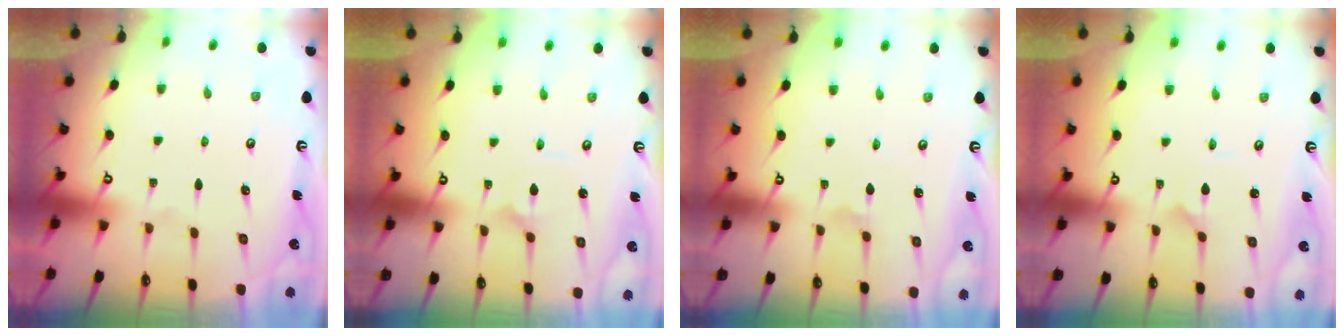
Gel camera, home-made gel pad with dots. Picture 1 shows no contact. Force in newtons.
{"total": 2.0, "press": 2.0, "slide": 0.1}
{"total": 1.2, "press": 1.1, "slide": 0.2}
{"total": 1.1, "press": 1.1, "slide": 0.1}